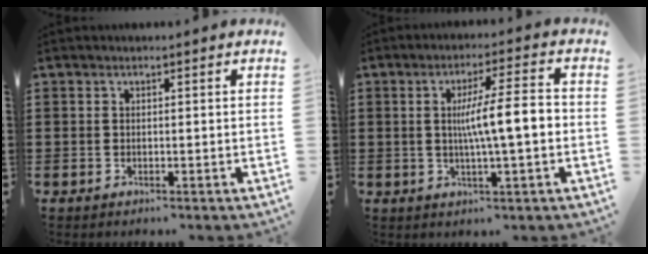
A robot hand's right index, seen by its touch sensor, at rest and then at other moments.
{"total": 8.1, "force": [-0.1, 0.8, 8.1], "torque": [-0.145, 0.004, -0.007]}